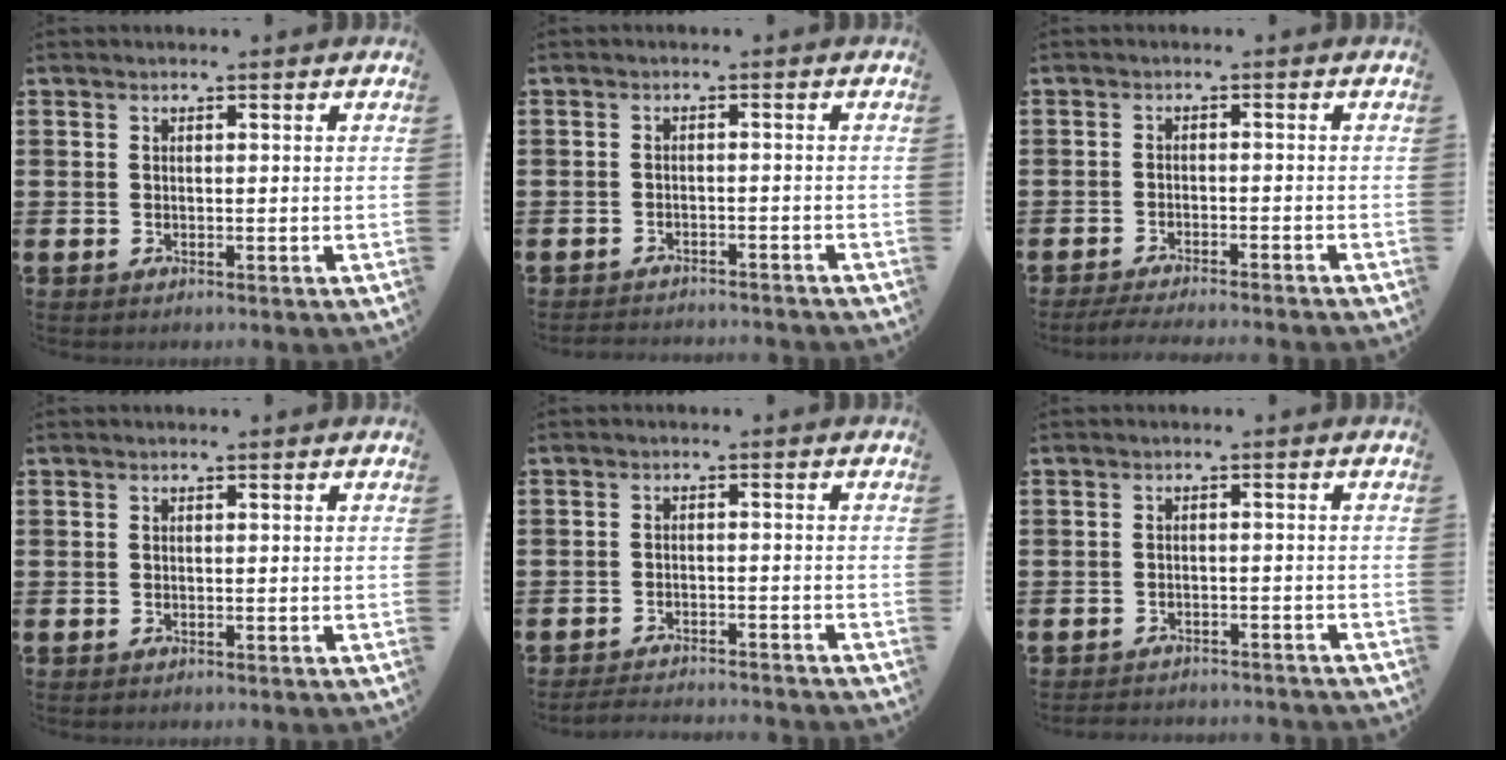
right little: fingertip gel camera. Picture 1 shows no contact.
{"total": 1.7, "force": [-1.7, -0.1, -0.1], "torque": [-0.001, 0.004, -0.036]}
{"total": 2.0, "force": [-1.9, -0.2, 0.8], "torque": [-0.010, 0.002, -0.037]}
{"total": 0.0}
{"total": 2.3, "force": [-2.3, -0.1, 0.1], "torque": [-0.004, 0.003, -0.048]}
{"total": 1.8, "force": [-1.8, -0.1, -0.1], "torque": [-0.002, 0.003, -0.039]}